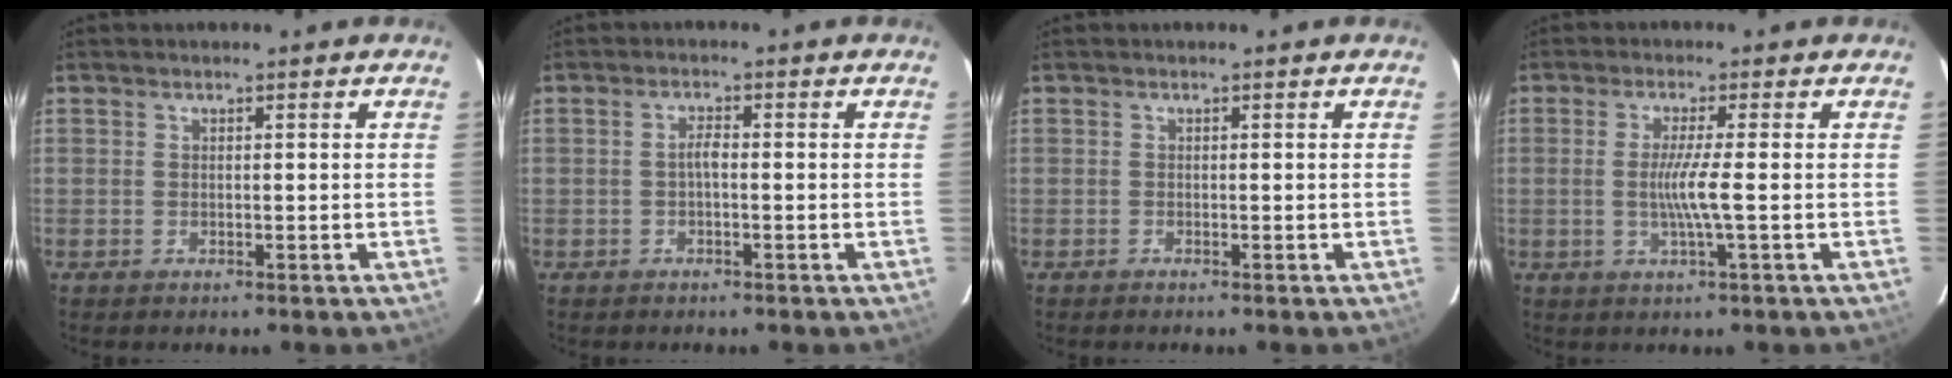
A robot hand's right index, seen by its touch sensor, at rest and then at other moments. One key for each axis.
{"total": 1.7, "fx": -0.4, "fy": 0.4, "fz": 1.5, "tx": -0.030, "ty": 0.007, "tz": -0.008}
{"total": 0.0}
{"total": 4.9, "fx": -0.6, "fy": -1.0, "fz": 4.7, "tx": -0.087, "ty": -0.010, "tz": -0.013}